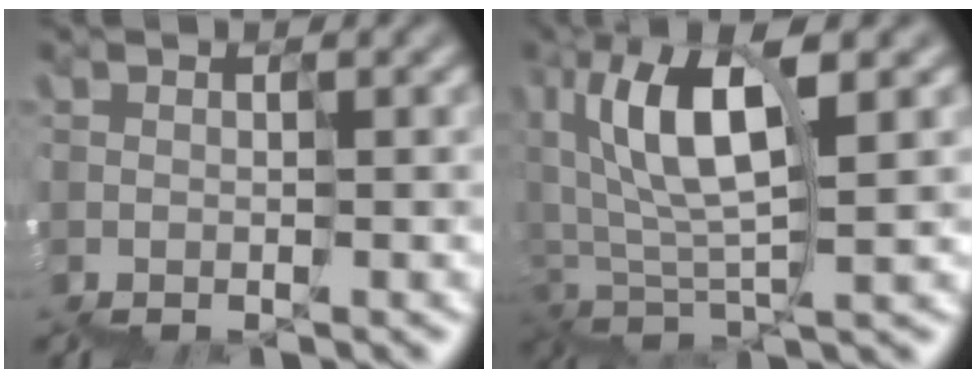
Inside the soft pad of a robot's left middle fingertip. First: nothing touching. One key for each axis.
{"total": 7.2, "fx": 2.5, "fy": 2.5, "fz": 6.2, "tx": -0.105, "ty": 0.021, "tz": 0.043}